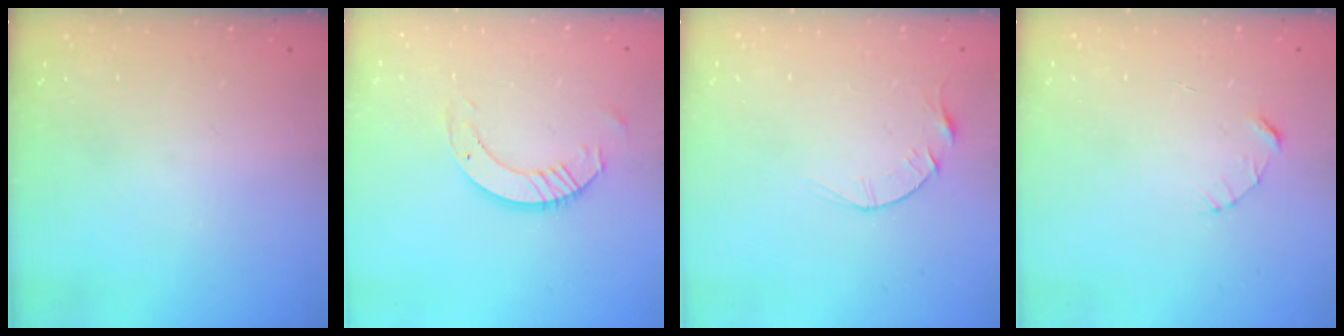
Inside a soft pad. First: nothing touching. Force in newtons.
{"total": 7.6, "press": 7.5, "slide": 0.5}
{"total": 3.9, "press": 3.9, "slide": 0.5}
{"total": 2.4, "press": 2.4, "slide": 0.2}